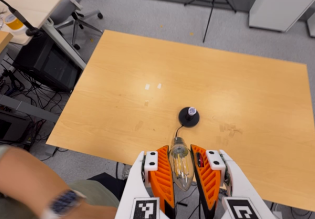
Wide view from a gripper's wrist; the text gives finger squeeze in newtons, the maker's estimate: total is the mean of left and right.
{"total": 19.0, "left": 19.8, "right": 18.3}